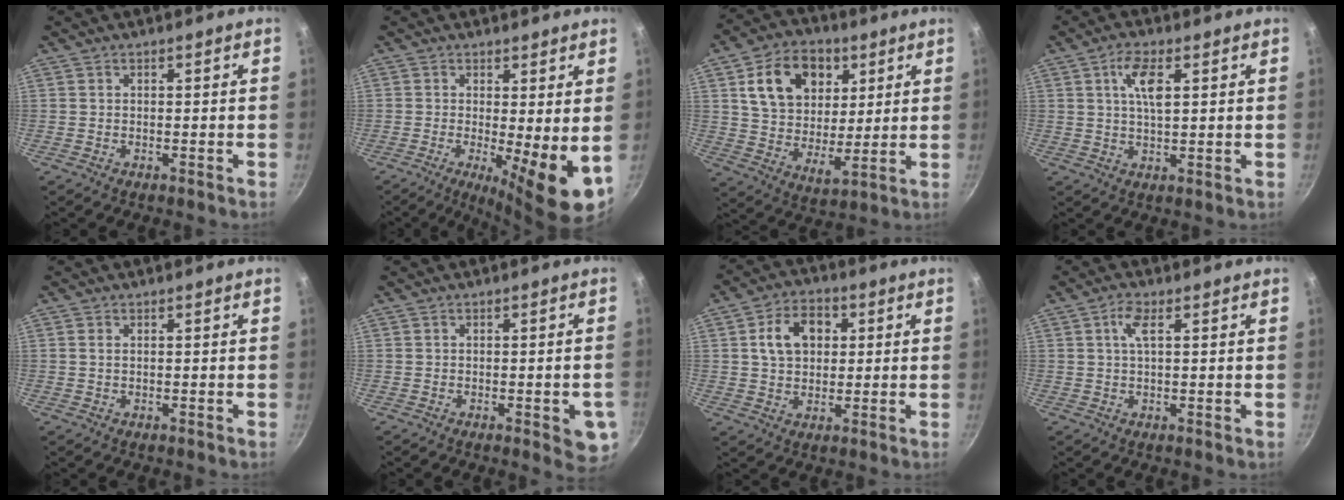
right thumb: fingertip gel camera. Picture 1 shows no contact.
{"total": 9.6, "force": [-0.7, 2.2, 9.3], "torque": [-0.128, -0.019, -0.006]}
{"total": 16.7, "force": [6.3, 11.8, 10.1], "torque": [-0.138, -0.015, 0.104]}
{"total": 6.3, "force": [2.1, 2.3, 5.5], "torque": [-0.099, -0.002, 0.039]}
{"total": 0.9, "force": [0.3, 0.6, 0.7], "torque": [-0.014, 0.001, 0.004]}
{"total": 6.1, "force": [-1.8, 2.1, 5.5], "torque": [-0.045, 0.000, -0.020]}
{"total": 9.4, "force": [2.2, 6.9, 5.9], "torque": [-0.075, 0.010, 0.032]}
{"total": 3.4, "force": [1.2, 1.0, 3.0], "torque": [-0.064, 0.004, 0.022]}